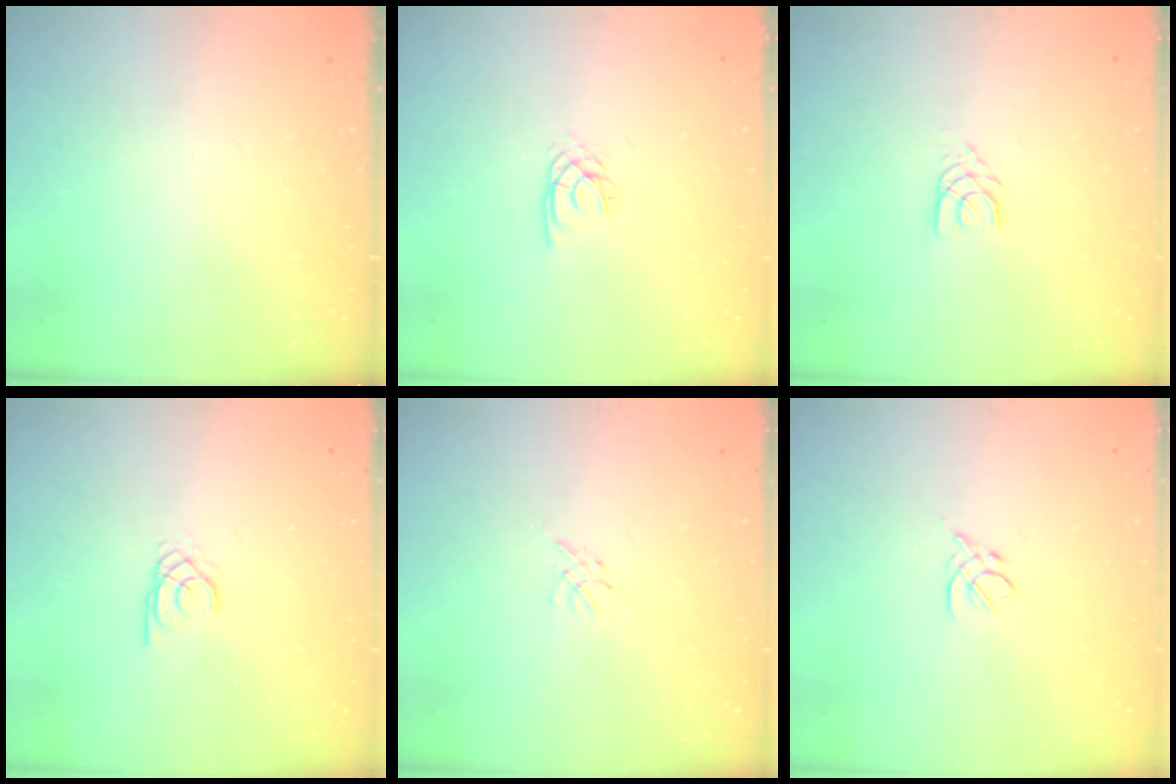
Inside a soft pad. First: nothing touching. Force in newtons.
{"total": 2.0, "press": 1.9, "slide": 0.4}
{"total": 3.1, "press": 3.1, "slide": 0.4}
{"total": 1.9, "press": 1.9, "slide": 0.1}
{"total": 0.0}
{"total": 2.6, "press": 2.5, "slide": 0.7}